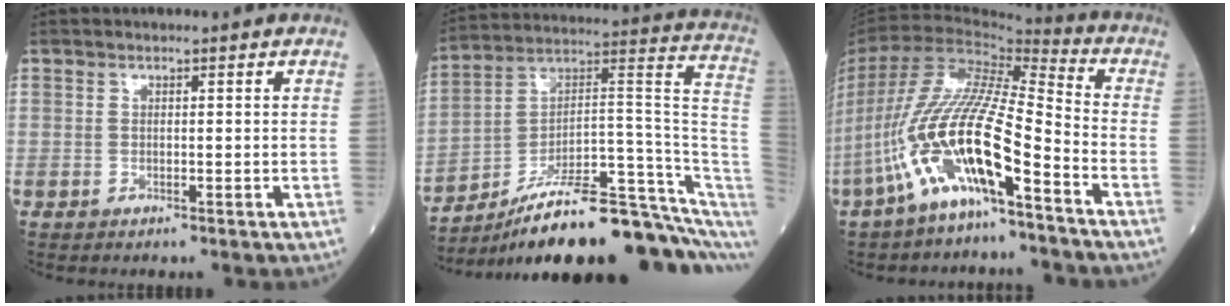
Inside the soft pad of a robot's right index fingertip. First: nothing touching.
{"total": 23.3, "force": [-16.3, 3.2, 16.3], "torque": [-0.158, 0.053, -0.251]}
{"total": 19.2, "force": [-9.0, 3.6, 16.5], "torque": [-0.358, -0.009, -0.167]}